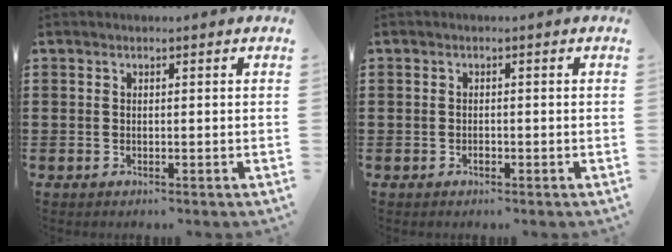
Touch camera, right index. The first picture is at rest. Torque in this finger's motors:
{"motor_torque": [-0.24, 1.90, 0.04, 0.00]}